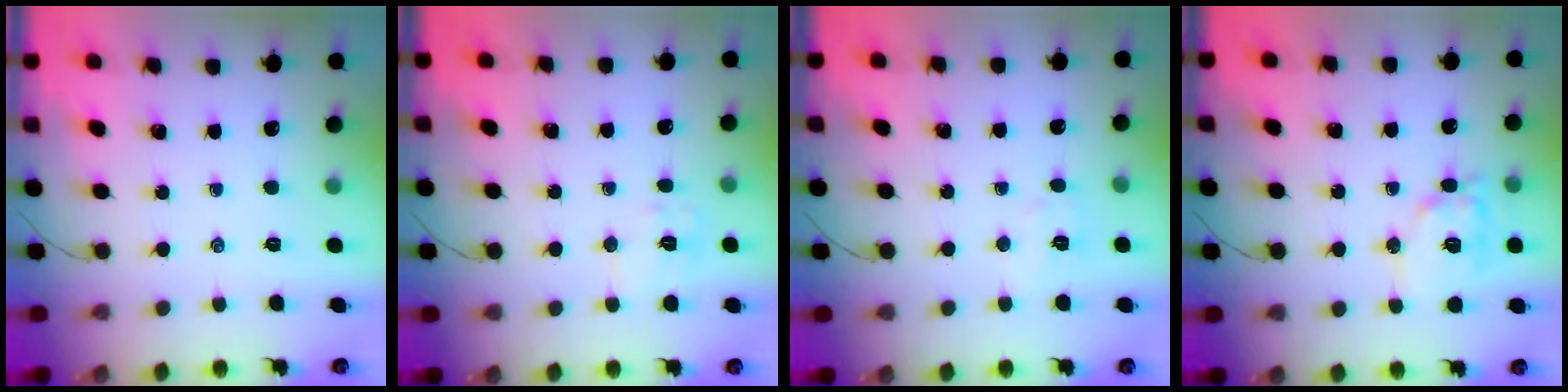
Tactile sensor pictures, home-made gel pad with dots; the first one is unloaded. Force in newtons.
{"total": 6.4, "press": 6.4, "slide": 1.0}
{"total": 5.0, "press": 4.9, "slide": 1.1}
{"total": 10.7, "press": 10.6, "slide": 1.3}